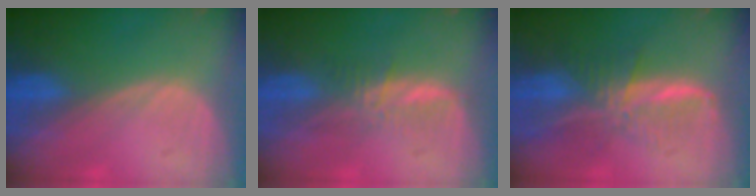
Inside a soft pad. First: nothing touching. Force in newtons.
{"total": 3.4, "press": 3.4, "slide": 0.2}
{"total": 8.1, "press": 6.8, "slide": 4.4}